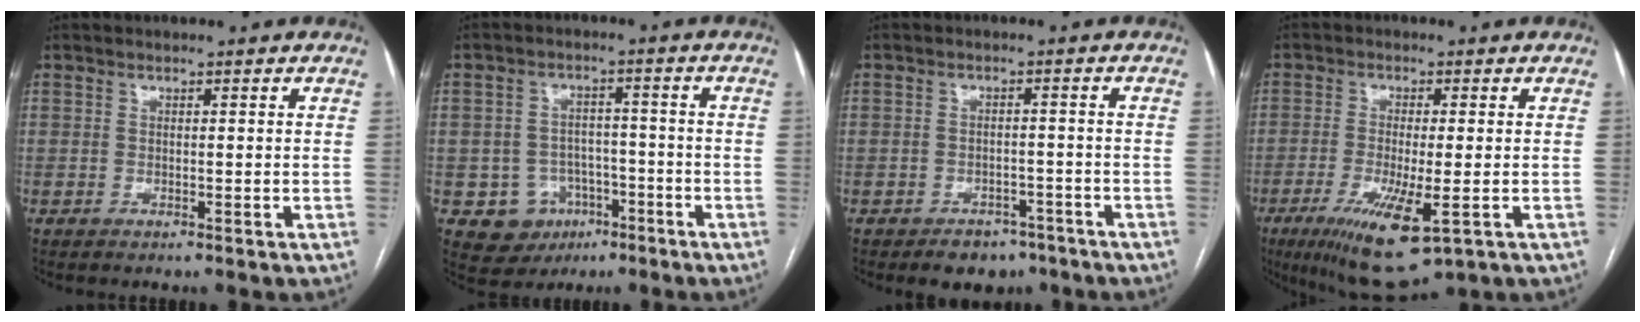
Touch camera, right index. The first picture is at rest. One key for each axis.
{"total": 7.7, "fx": -3.2, "fy": 6.9, "fz": 1.5, "tx": -0.020, "ty": 0.012, "tz": -0.040}
{"total": 4.8, "fx": -3.5, "fy": 3.1, "fz": 1.1, "tx": -0.006, "ty": 0.008, "tz": -0.047}
{"total": 10.8, "fx": -4.5, "fy": 2.3, "fz": 9.6, "tx": -0.171, "ty": -0.032, "tz": -0.068}